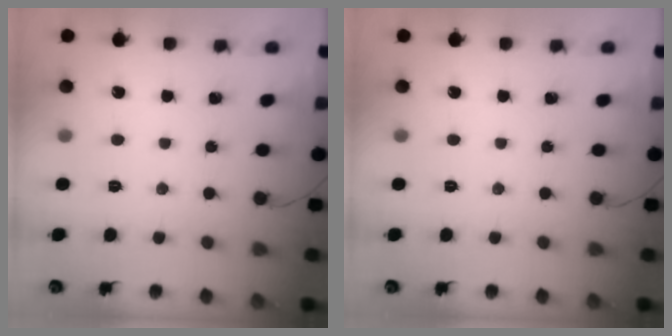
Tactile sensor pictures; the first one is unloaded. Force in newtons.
{"total": 0.0}